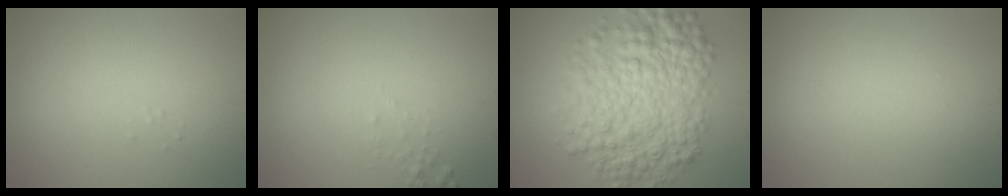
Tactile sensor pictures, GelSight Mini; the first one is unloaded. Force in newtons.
{"total": 0.6, "press": 0.6, "slide": 0.0}
{"total": 8.6, "press": 8.6, "slide": 0.1}
{"total": 0.0}